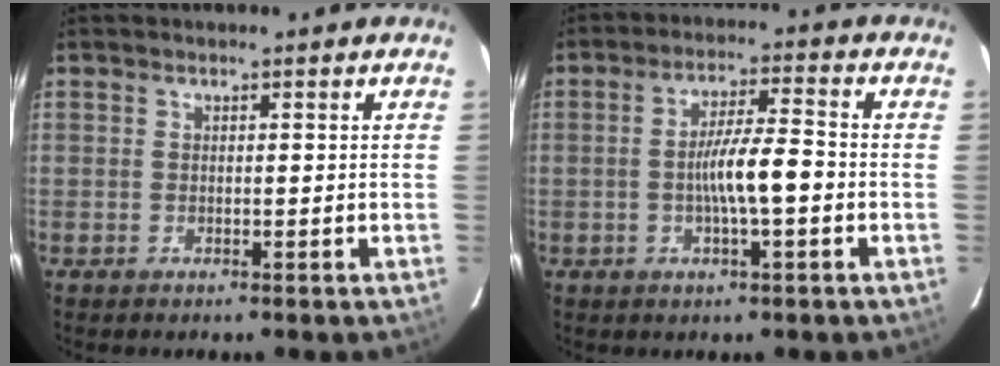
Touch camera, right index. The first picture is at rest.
{"total": 7.2, "force": [-1.4, 0.7, 7.0], "torque": [-0.130, 0.008, -0.028]}